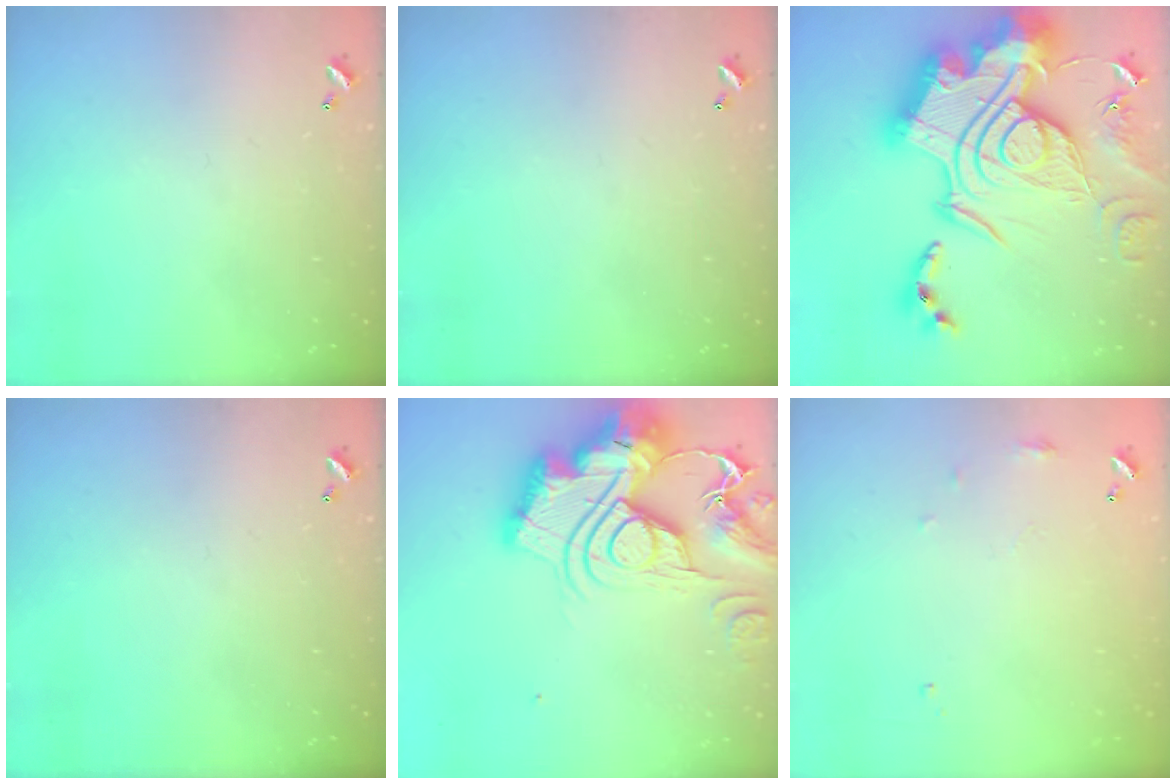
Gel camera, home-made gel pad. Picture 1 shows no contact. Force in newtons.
{"total": 0.0}
{"total": 0.6, "press": 0.6, "slide": 0.0}
{"total": 0.0}
{"total": 0.6, "press": 0.6, "slide": 0.0}
{"total": 6.7, "press": 6.6, "slide": 0.9}